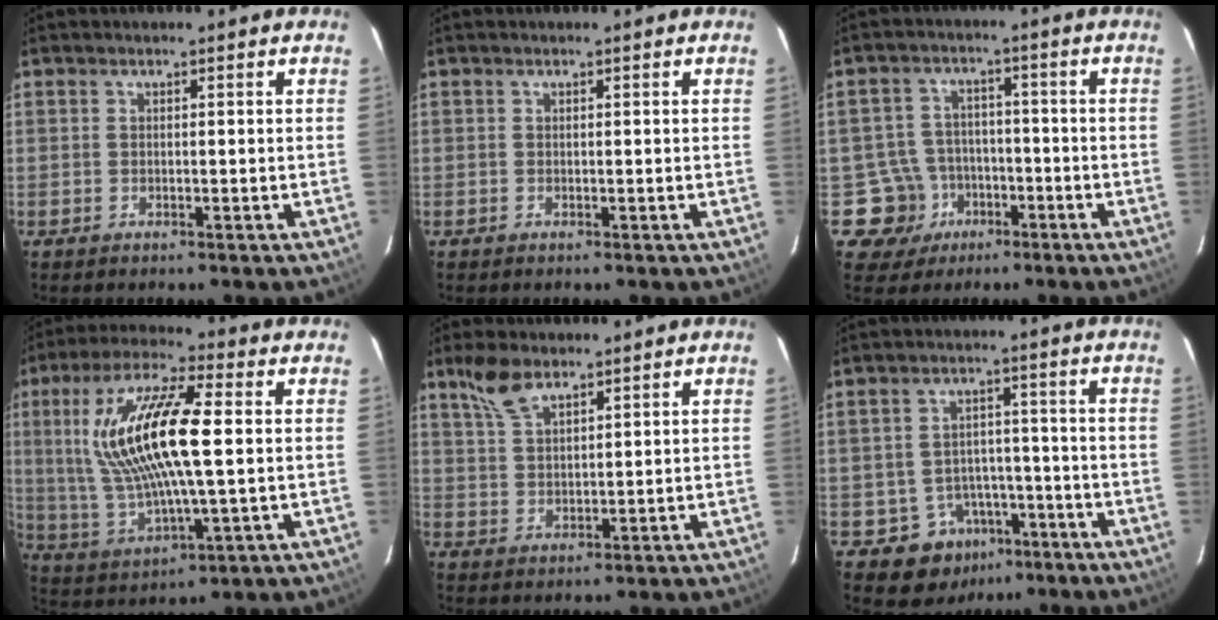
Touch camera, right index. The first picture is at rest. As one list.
[{"total": 0.0}, {"total": 8.0, "force": [-3.6, 7.2, 0.0], "torque": [-0.018, 0.029, -0.051]}, {"total": 18.9, "force": [2.7, 4.8, 18.1], "torque": [-0.356, 0.008, 0.059]}, {"total": 6.2, "force": [4.6, 2.5, 3.4], "torque": [-0.069, 0.010, 0.094]}, {"total": 7.1, "force": [-4.0, 5.8, 1.0], "torque": [-0.027, 0.028, -0.041]}]